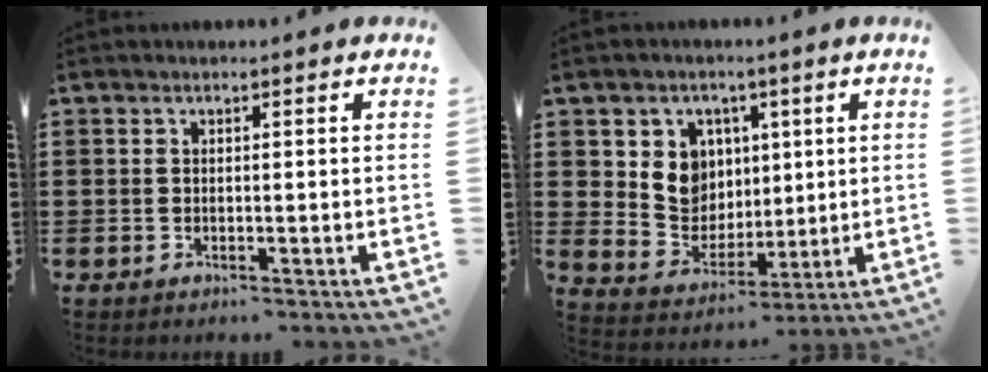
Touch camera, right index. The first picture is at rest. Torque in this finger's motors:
{"motor_torque": [0.86, 0.85, 0.24, 0.11]}